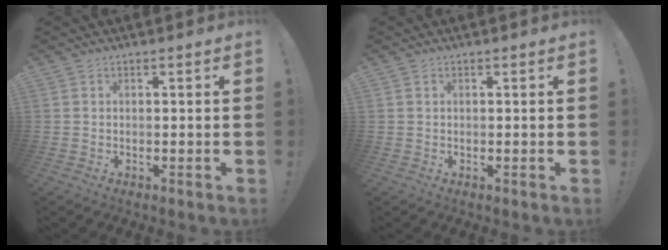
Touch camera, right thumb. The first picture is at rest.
{"total": 0.0}